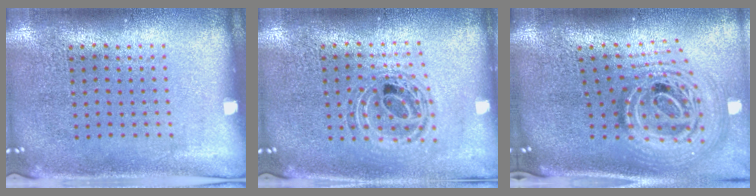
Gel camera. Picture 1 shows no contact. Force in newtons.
{"total": 0.9, "press": 0.9, "slide": 0.2}
{"total": 2.5, "press": 1.8, "slide": 1.8}